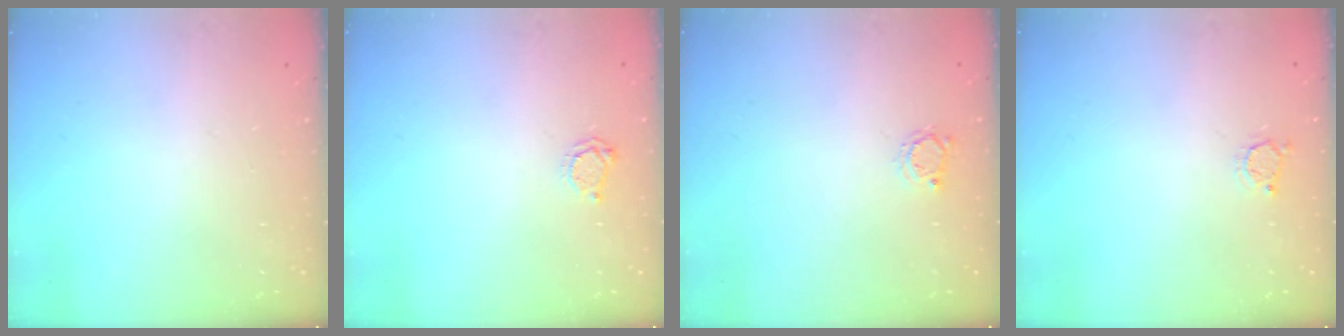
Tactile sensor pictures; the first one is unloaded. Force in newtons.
{"total": 3.9, "press": 3.8, "slide": 0.5}
{"total": 2.8, "press": 2.7, "slide": 0.4}
{"total": 2.5, "press": 2.5, "slide": 0.3}